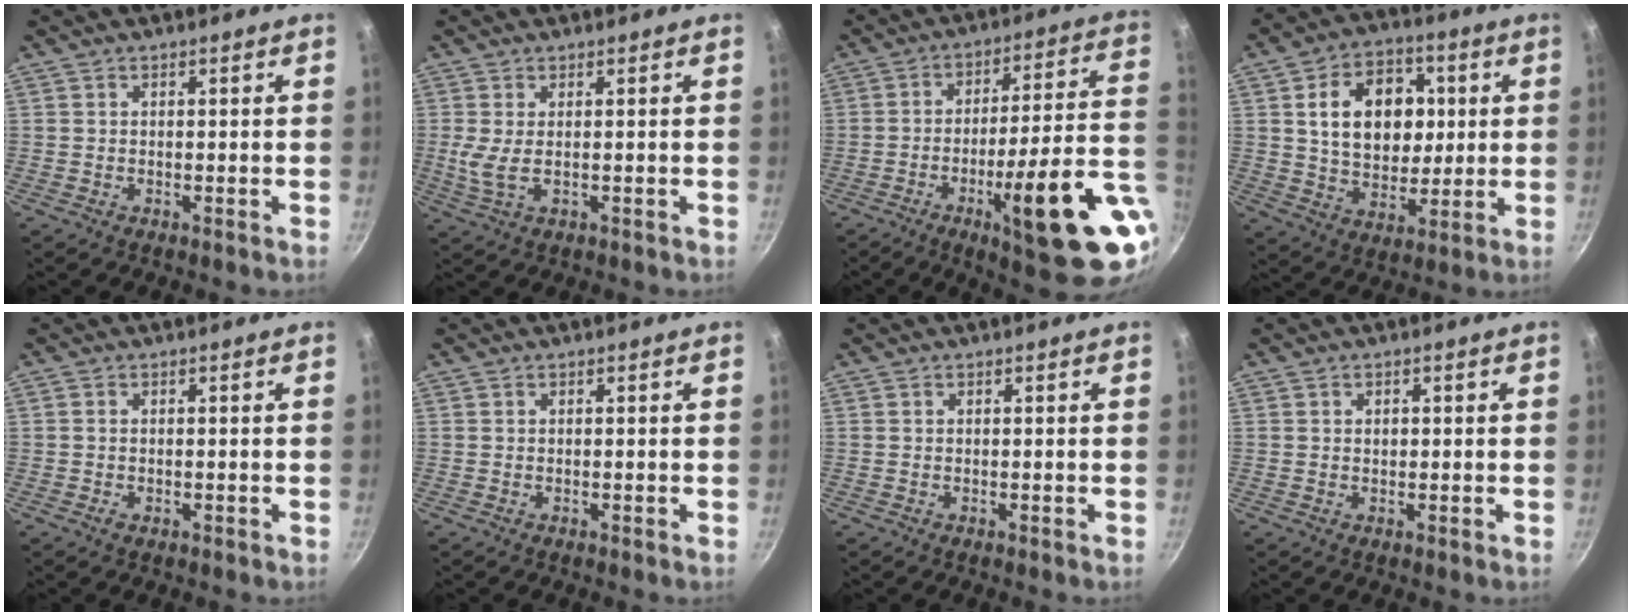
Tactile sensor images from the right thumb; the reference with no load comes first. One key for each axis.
{"total": 4.2, "fx": 0.1, "fy": 1.6, "fz": 3.8, "tx": -0.086, "ty": -0.006, "tz": 0.006}
{"total": 22.4, "fx": -6.5, "fy": 4.6, "fz": 21.0, "tx": -0.267, "ty": 0.020, "tz": -0.086}
{"total": 16.5, "fx": 3.2, "fy": 12.1, "fz": 10.8, "tx": -0.125, "ty": 0.004, "tz": 0.053}
{"total": 0.9, "fx": -0.3, "fy": 0.6, "fz": 0.6, "tx": -0.010, "ty": 0.000, "tz": -0.007}
{"total": 0.0}
{"total": 0.0}
{"total": 1.1, "fx": 0.2, "fy": 0.9, "fz": 0.7, "tx": -0.004, "ty": 0.003, "tz": 0.004}